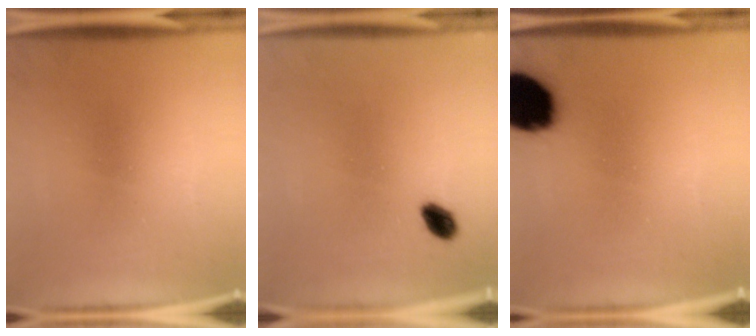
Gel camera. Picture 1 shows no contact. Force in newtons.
{"total": 2.8}
{"total": 19.1}